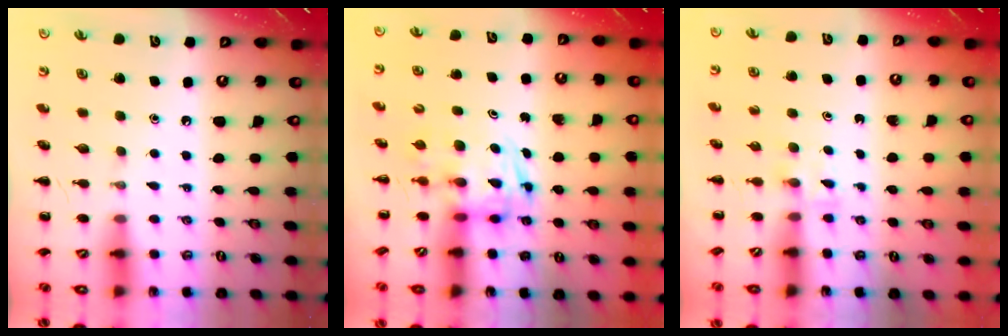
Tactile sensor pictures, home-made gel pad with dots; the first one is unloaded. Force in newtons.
{"total": 2.9, "press": 2.9, "slide": 0.5}
{"total": 2.3, "press": 2.1, "slide": 1.0}